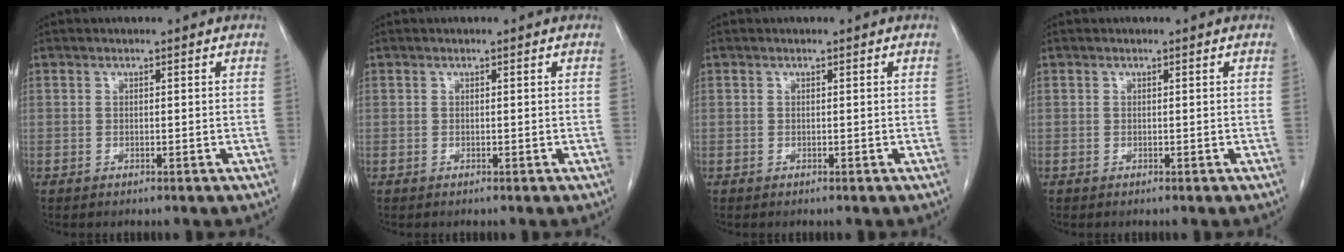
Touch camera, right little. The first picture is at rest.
{"total": 0.0}
{"total": 0.0}
{"total": 0.0}